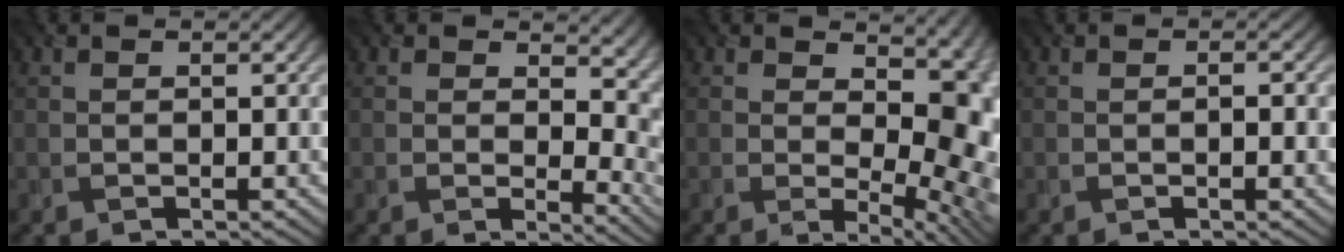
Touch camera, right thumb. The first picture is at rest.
{"total": 9.8, "force": [2.8, 5.3, 7.7], "torque": [-0.090, -0.015, 0.066]}
{"total": 13.9, "force": [3.2, 7.1, 11.5], "torque": [-0.120, -0.005, 0.078]}
{"total": 1.3, "force": [-0.5, 0.2, 1.2], "torque": [-0.017, -0.001, -0.009]}